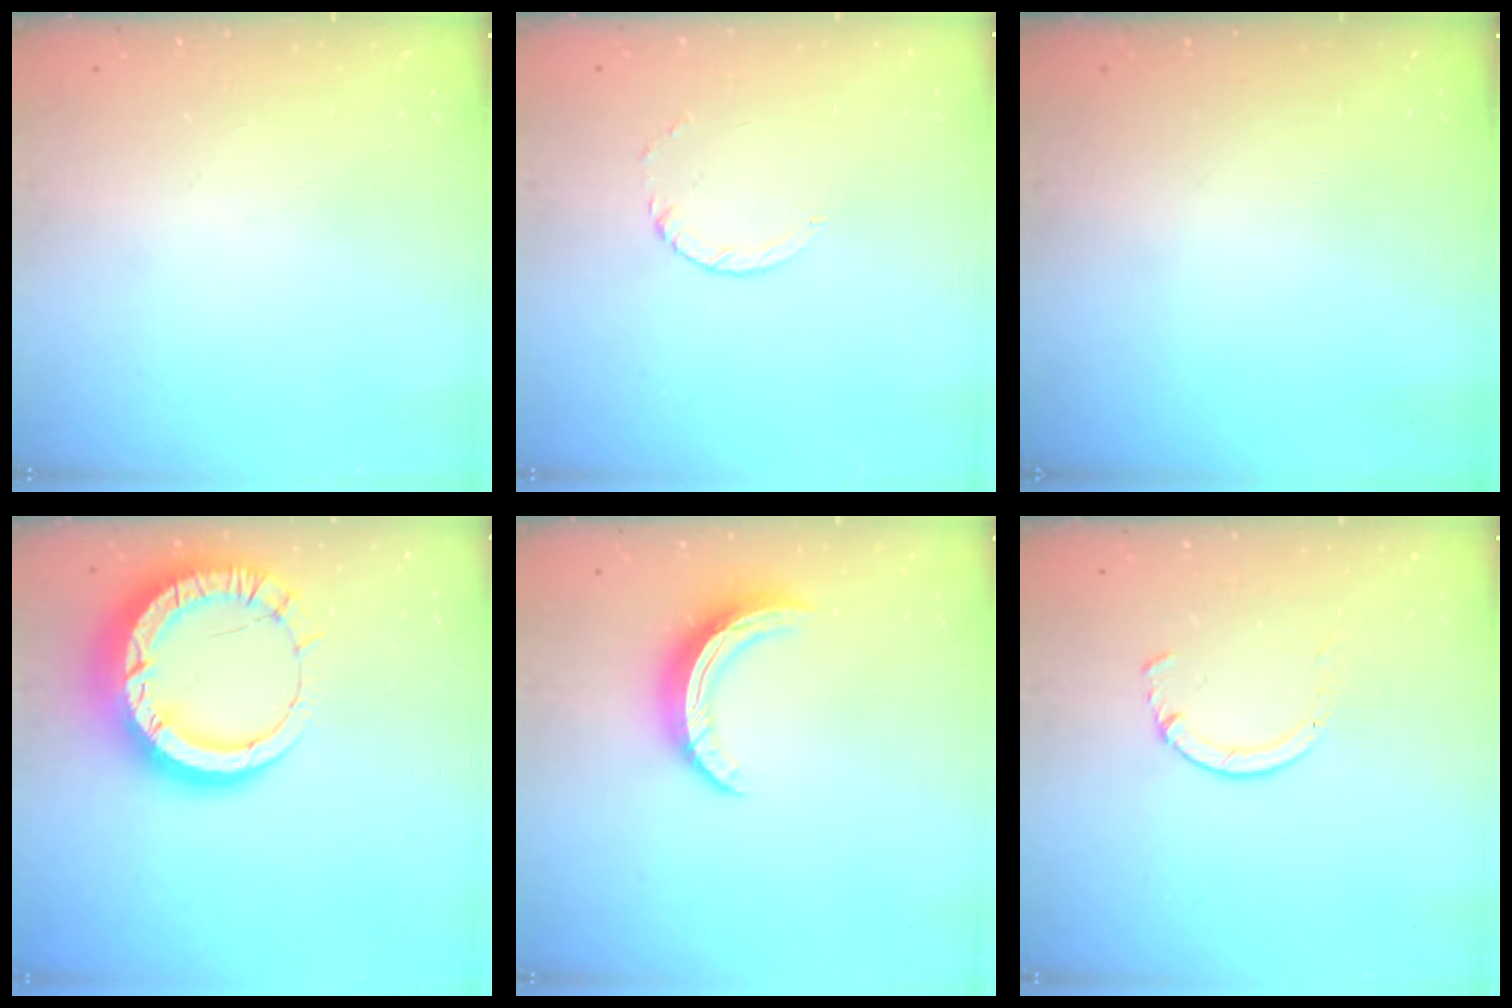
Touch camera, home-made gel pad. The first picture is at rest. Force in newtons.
{"total": 2.4, "press": 2.4, "slide": 0.3}
{"total": 0.0}
{"total": 16.0, "press": 16.0, "slide": 1.4}
{"total": 10.1, "press": 10.1, "slide": 0.5}
{"total": 2.8, "press": 2.8, "slide": 0.4}